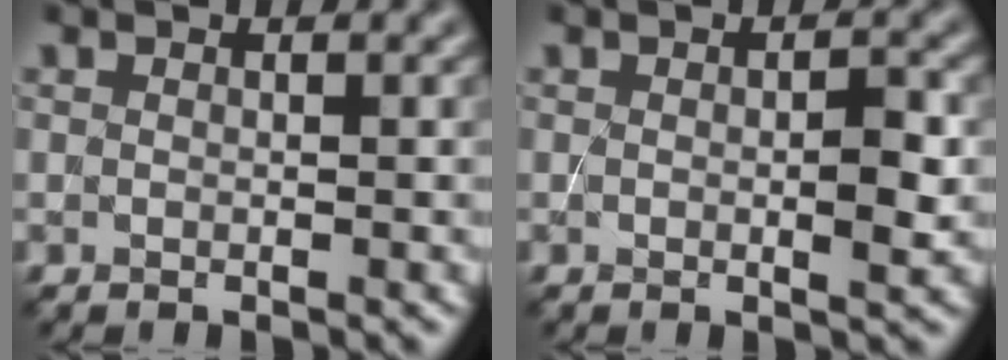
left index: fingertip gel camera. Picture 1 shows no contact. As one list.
[{"total": 2.2, "force": [0.0, 0.5, 2.1], "torque": [-0.035, -0.004, 0.000]}]